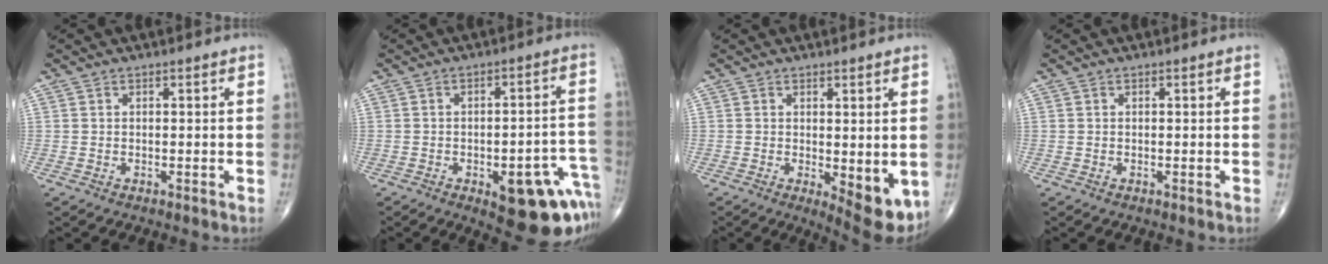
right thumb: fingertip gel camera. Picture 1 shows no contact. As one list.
[{"total": 16.3, "force": [-7.0, 6.4, 13.2], "torque": [-0.096, 0.044, -0.070]}, {"total": 8.0, "force": [-1.2, 3.0, 7.3], "torque": [-0.088, -0.022, -0.007]}, {"total": 0.0}]